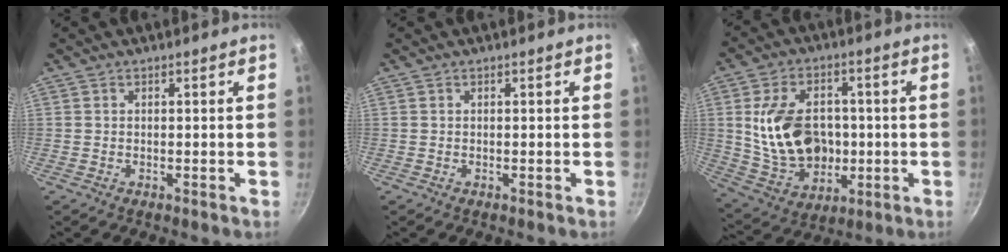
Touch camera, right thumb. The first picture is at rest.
{"total": 0.0}
{"total": 17.4, "force": [0.4, 12.7, 12.0], "torque": [-0.184, 0.008, 0.023]}